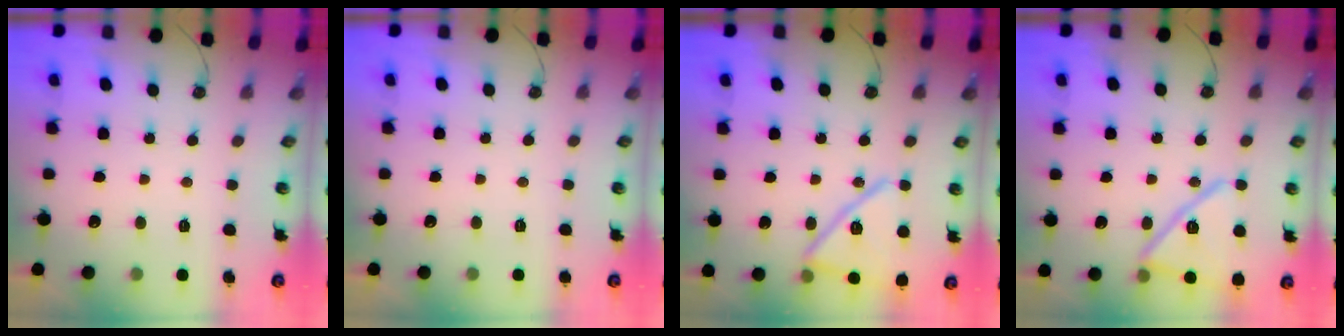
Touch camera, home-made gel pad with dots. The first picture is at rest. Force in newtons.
{"total": 1.5, "press": 0.8, "slide": 1.3}
{"total": 16.3, "press": 16.3, "slide": 0.3}
{"total": 16.3, "press": 16.3, "slide": 0.4}